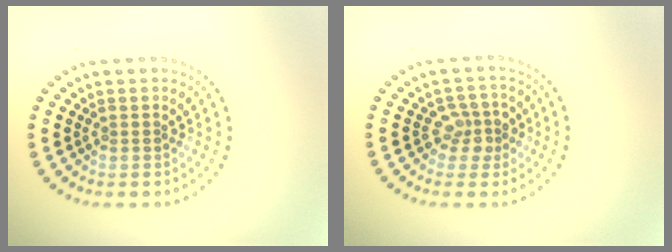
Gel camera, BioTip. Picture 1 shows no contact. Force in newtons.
{"total": 2.3, "press": 2.0, "slide": 1.2}